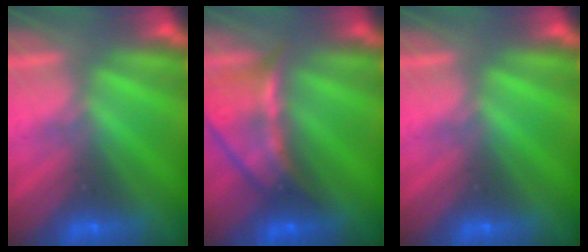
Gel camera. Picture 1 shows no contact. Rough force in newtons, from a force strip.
{"total": 6.3}
{"total": 0.0}